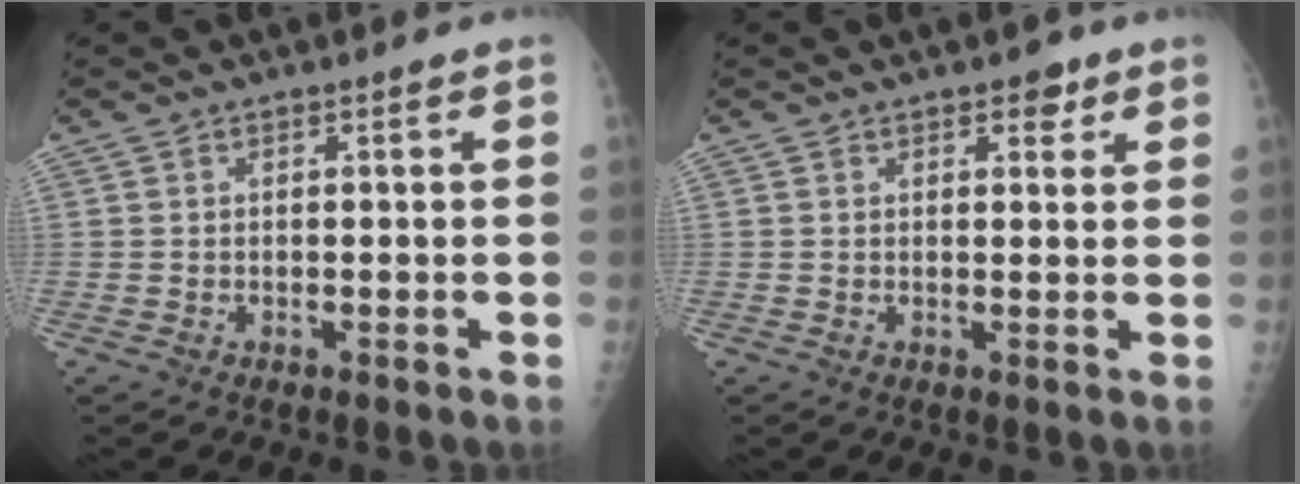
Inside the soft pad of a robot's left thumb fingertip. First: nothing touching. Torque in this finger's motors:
{"motor_torque": [-0.20, -0.09, -0.16, -0.29, 0.04]}